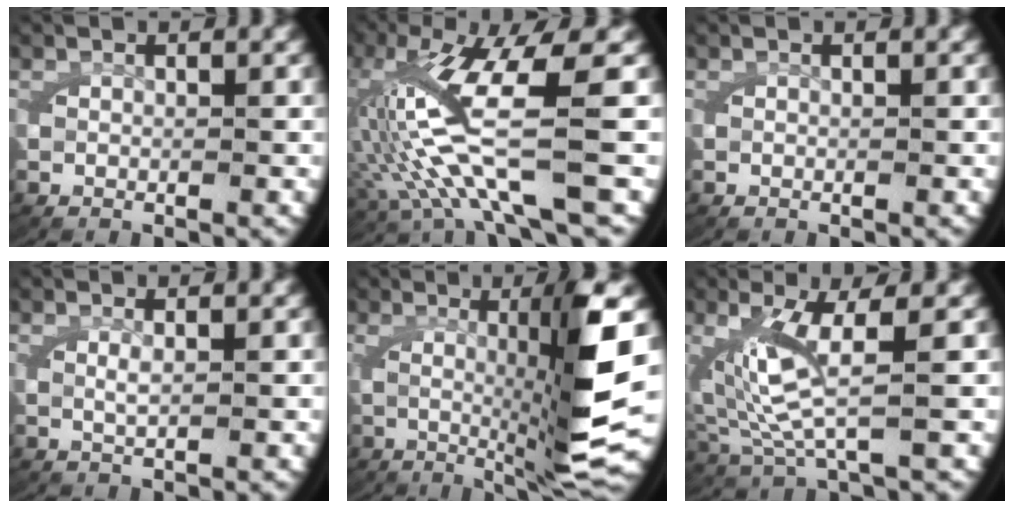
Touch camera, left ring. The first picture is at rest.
{"total": 9.8, "force": [-0.5, 3.5, 9.1], "torque": [-0.205, -0.016, 0.009]}
{"total": 0.0}
{"total": 1.1, "force": [0.4, 0.1, 1.1], "torque": [-0.023, -0.003, 0.009]}
{"total": 10.3, "force": [1.1, 1.5, 10.1], "torque": [-0.152, 0.001, 0.023]}
{"total": 4.7, "force": [1.2, 1.1, 4.4], "torque": [-0.099, -0.007, 0.033]}